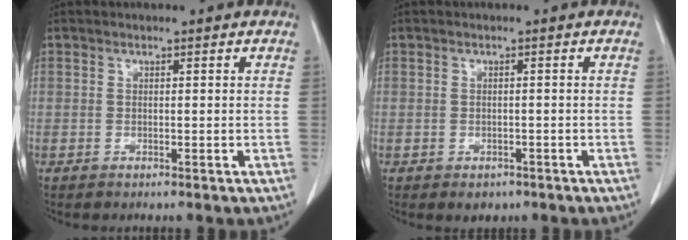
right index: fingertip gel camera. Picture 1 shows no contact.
{"total": 2.0, "force": [-1.2, 1.3, 0.7], "torque": [-0.007, 0.002, -0.008]}